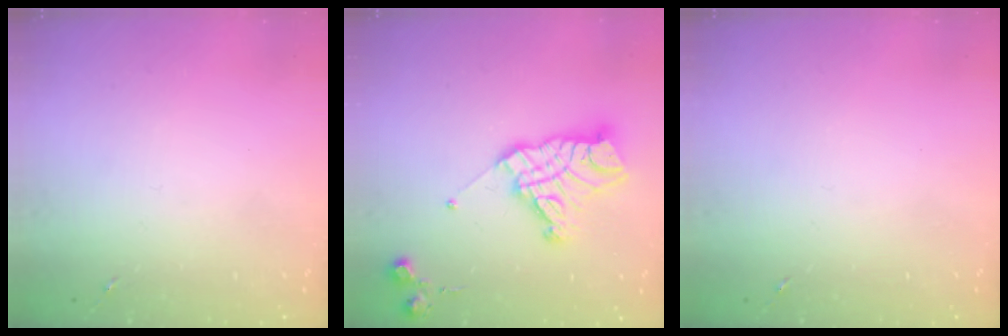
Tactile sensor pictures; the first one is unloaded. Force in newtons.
{"total": 15.8, "press": 15.8, "slide": 1.3}
{"total": 0.0}